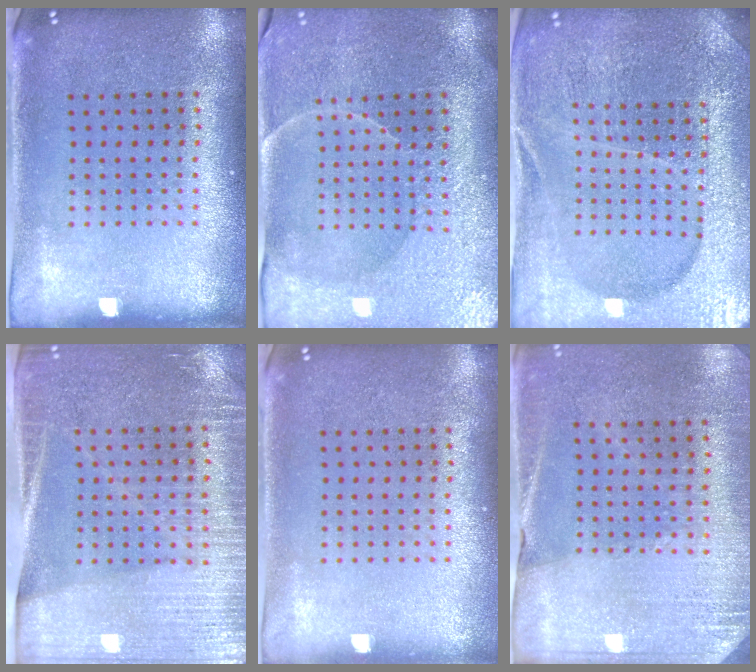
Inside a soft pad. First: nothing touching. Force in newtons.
{"total": 3.9, "press": 3.6, "slide": 1.4}
{"total": 5.0, "press": 4.6, "slide": 1.9}
{"total": 3.1, "press": 2.9, "slide": 1.1}
{"total": 0.0}
{"total": 2.6, "press": 2.5, "slide": 0.8}